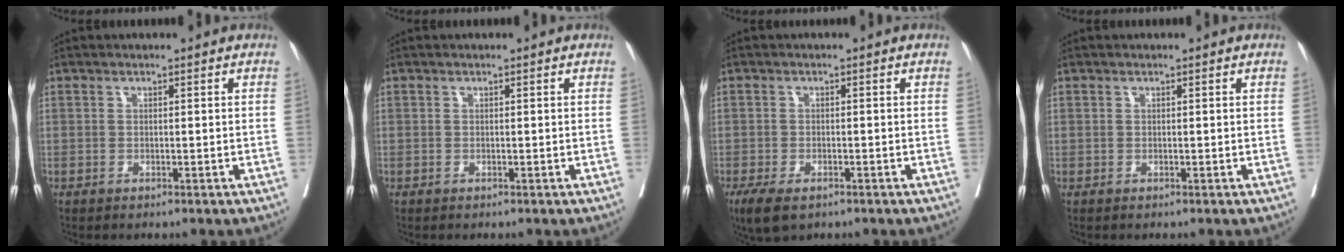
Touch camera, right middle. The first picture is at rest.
{"total": 0.0}
{"total": 4.9, "force": [-3.2, 2.1, 3.1], "torque": [-0.061, -0.011, -0.051]}
{"total": 0.0}